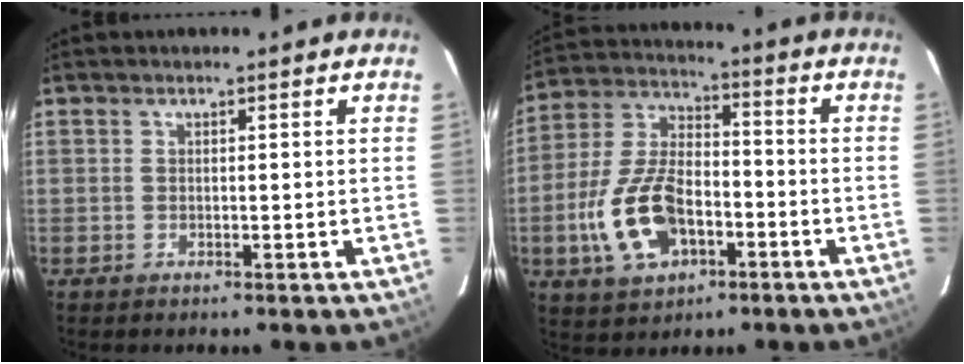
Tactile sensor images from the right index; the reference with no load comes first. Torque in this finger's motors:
{"motor_torque": [1.22, -0.91, 0.37, 0.14]}